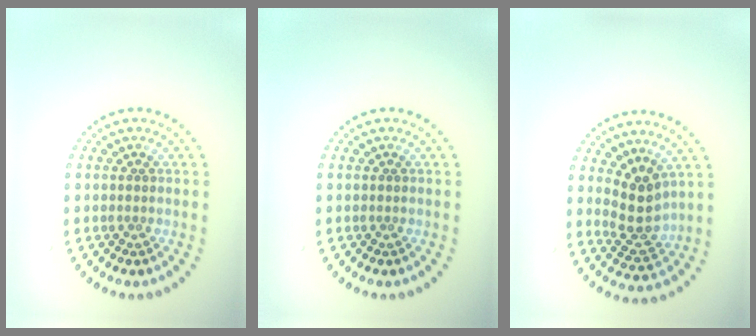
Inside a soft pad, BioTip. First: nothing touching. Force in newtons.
{"total": 0.0}
{"total": 3.2, "press": 2.9, "slide": 1.5}